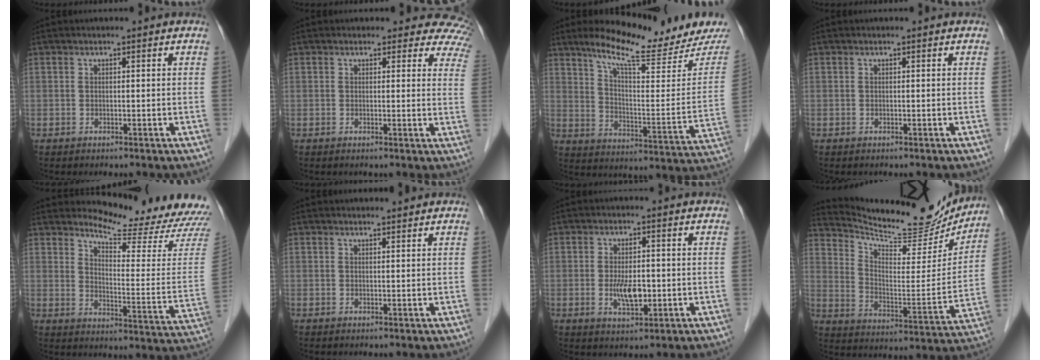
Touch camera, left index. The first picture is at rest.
{"total": 8.2, "force": [7.2, 3.8, 1.0], "torque": [0.039, -0.018, 0.036]}
{"total": 17.7, "force": [15.7, 1.2, 8.1], "torque": [-0.126, -0.052, 0.223]}
{"total": 0.0}
{"total": 17.2, "force": [16.9, 0.4, 3.3], "torque": [-0.044, -0.126, 0.193]}
{"total": 1.4, "force": [1.4, 0.4, 0.2], "torque": [-0.008, 0.006, 0.018]}
{"total": 4.8, "force": [-1.1, 1.8, 4.3], "torque": [-0.086, -0.004, -0.013]}
{"total": 19.7, "force": [18.5, 3.8, 5.3], "torque": [-0.094, -0.041, 0.270]}